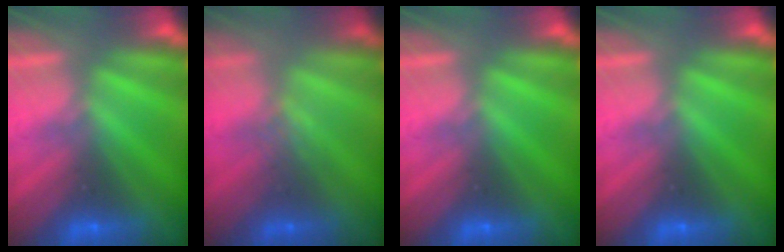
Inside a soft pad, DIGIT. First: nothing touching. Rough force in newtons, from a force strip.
{"total": 2.5}
{"total": 0.0}
{"total": 0.0}